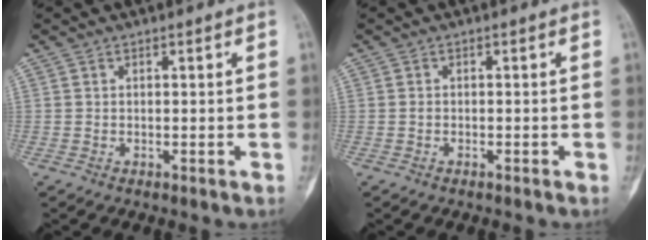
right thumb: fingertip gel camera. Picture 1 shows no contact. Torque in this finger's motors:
{"motor_torque": [0.04, -0.04, -0.10, -0.04, -0.02]}